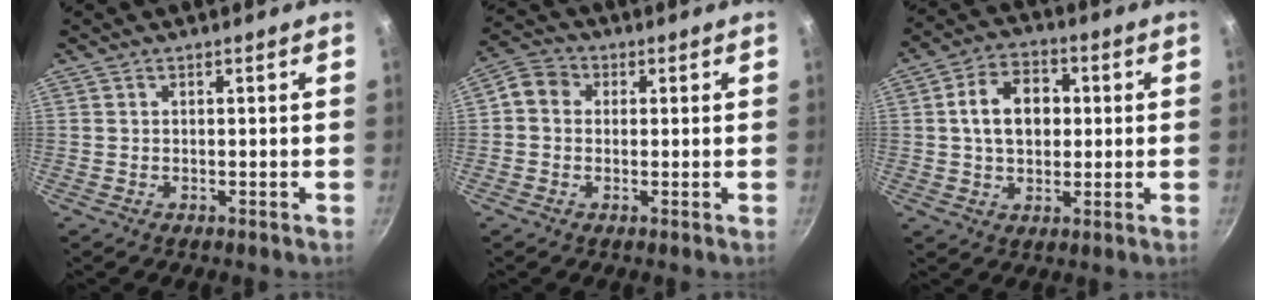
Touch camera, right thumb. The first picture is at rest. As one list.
[{"total": 5.0, "force": [0.4, 4.4, 2.4], "torque": [-0.033, 0.011, -0.012]}, {"total": 10.6, "force": [1.2, 7.7, 7.2], "torque": [-0.093, 0.016, 0.012]}]